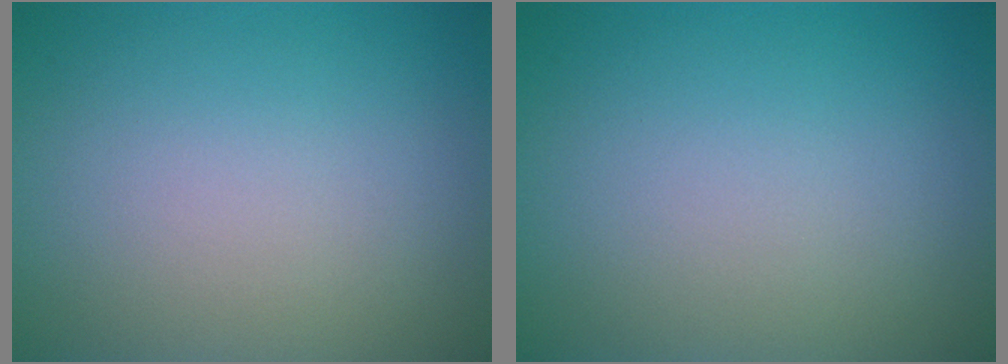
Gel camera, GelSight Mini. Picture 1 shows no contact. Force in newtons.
{"total": 0.0}